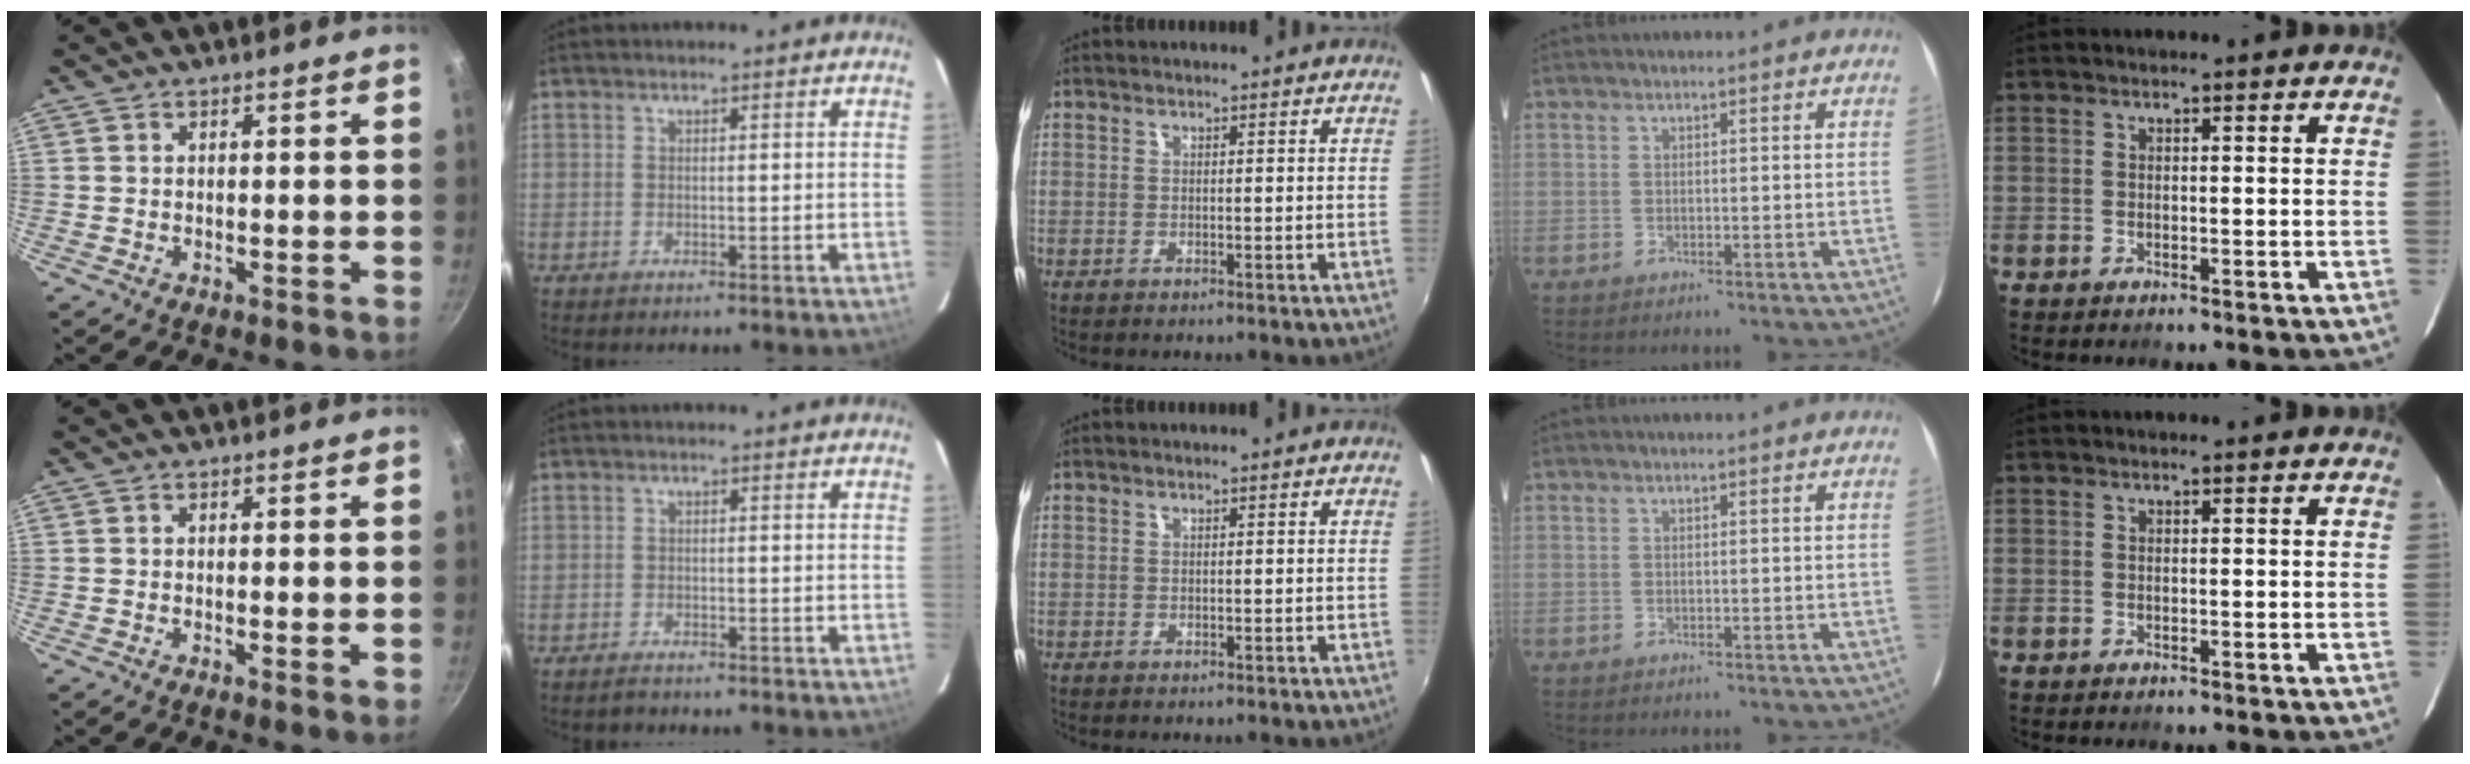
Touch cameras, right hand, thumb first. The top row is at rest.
{"thumb": {"total": 1.2, "force": [-0.3, 0.1, 1.1], "torque": [-0.019, -0.003, -0.006]}, "index": {"total": 1.8, "force": [-1.7, 0.5, 0.5], "torque": [-0.016, -0.001, -0.030]}}